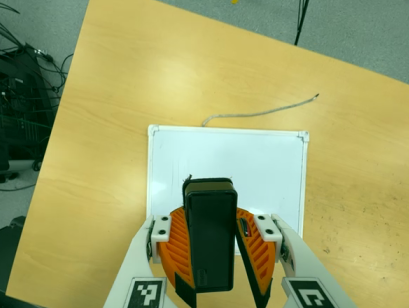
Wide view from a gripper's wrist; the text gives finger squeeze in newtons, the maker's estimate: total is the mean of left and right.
{"total": 8.7, "left": 9.1, "right": 8.4}